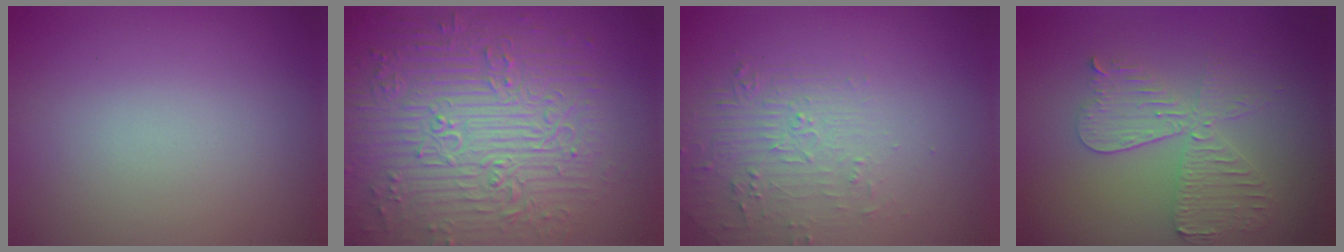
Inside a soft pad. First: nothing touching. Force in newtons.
{"total": 9.3, "press": 6.9, "slide": 6.3}
{"total": 2.1, "press": 0.9, "slide": 1.9}
{"total": 4.4, "press": 3.8, "slide": 2.2}